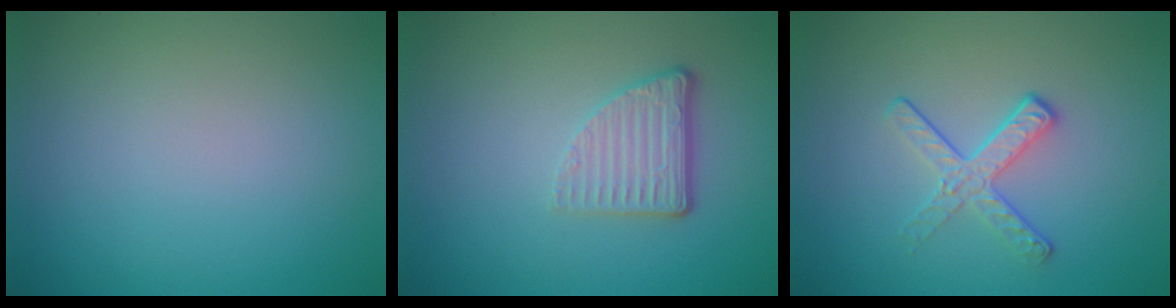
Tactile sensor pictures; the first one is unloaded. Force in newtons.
{"total": 3.0, "press": 2.1, "slide": 2.1}
{"total": 2.4, "press": 1.7, "slide": 1.7}